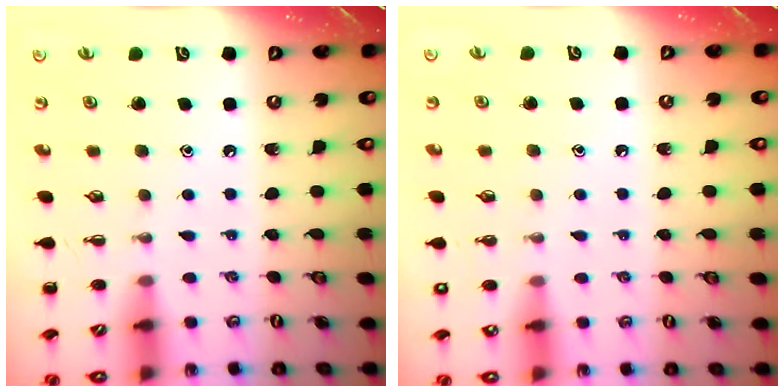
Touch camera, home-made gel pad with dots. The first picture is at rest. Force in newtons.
{"total": 1.4, "press": 1.4, "slide": 0.1}